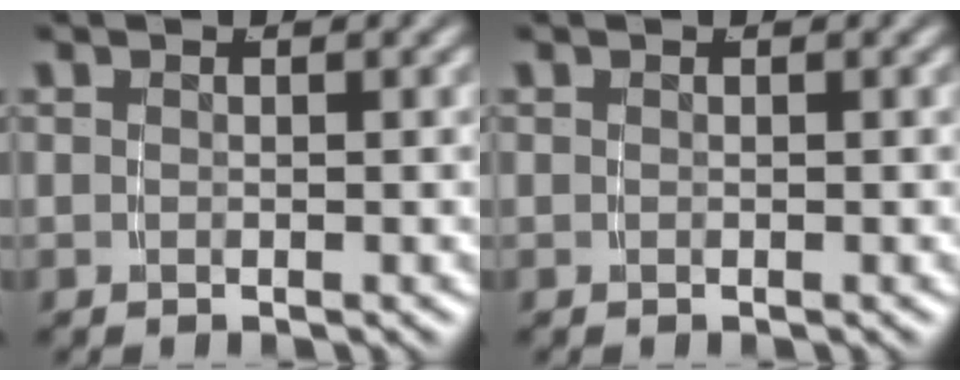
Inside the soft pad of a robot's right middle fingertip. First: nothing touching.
{"total": 1.1, "force": [-0.2, -1.1, -0.3], "torque": [0.016, -0.008, 0.006]}